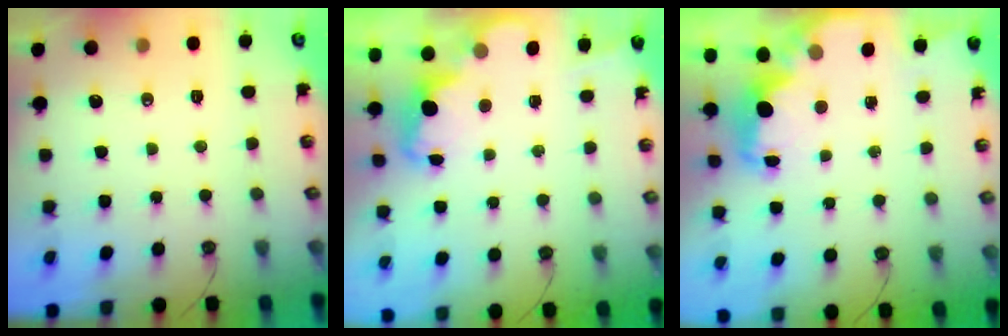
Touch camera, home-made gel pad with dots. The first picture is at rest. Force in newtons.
{"total": 2.4, "press": 2.4, "slide": 0.6}
{"total": 2.4, "press": 2.2, "slide": 0.7}